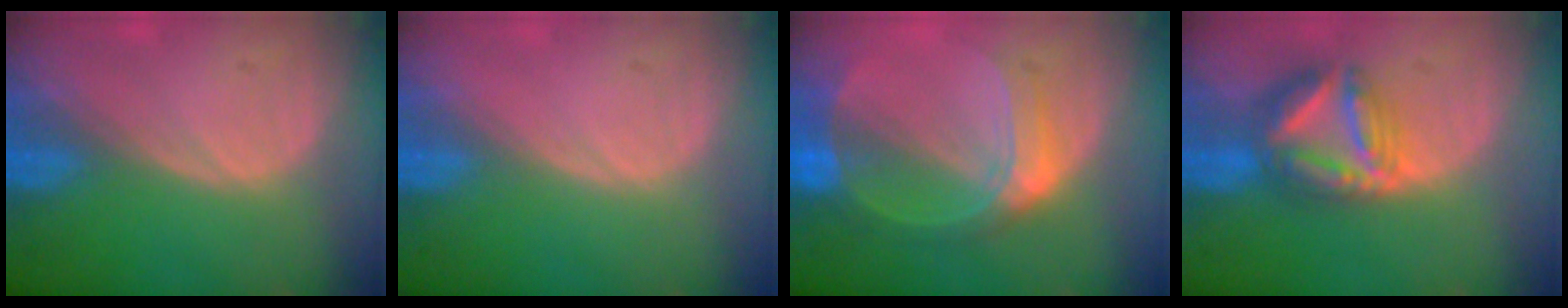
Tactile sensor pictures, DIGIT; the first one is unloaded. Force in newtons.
{"total": 0.0}
{"total": 7.1, "press": 7.1, "slide": 0.4}
{"total": 7.6, "press": 7.6, "slide": 0.8}